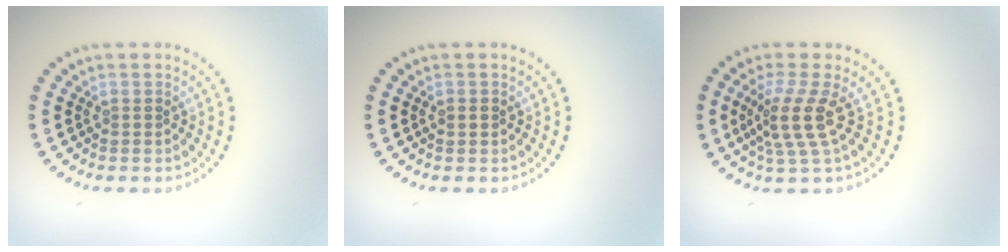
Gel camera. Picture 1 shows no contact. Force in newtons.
{"total": 1.1, "press": 1.1, "slide": 0.1}
{"total": 3.6, "press": 2.7, "slide": 2.5}